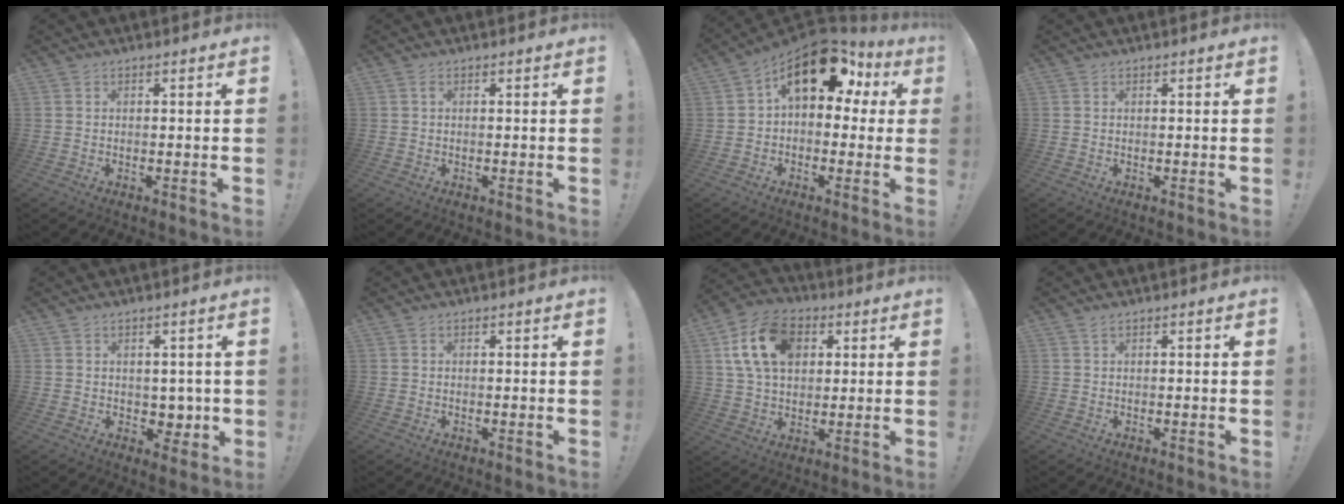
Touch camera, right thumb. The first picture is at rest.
{"total": 0.6, "force": [0.1, 0.2, 0.6], "torque": [-0.019, 0.005, 0.002]}
{"total": 16.4, "force": [7.5, 9.2, 11.3], "torque": [-0.149, -0.035, 0.131]}
{"total": 0.0}
{"total": 5.1, "force": [1.3, 4.6, 1.8], "torque": [-0.005, -0.012, 0.028]}
{"total": 0.0}
{"total": 16.1, "force": [5.4, 11.1, 10.3], "torque": [-0.176, -0.007, 0.104]}
{"total": 0.8, "force": [0.5, 0.1, 0.6], "torque": [-0.007, -0.001, 0.007]}